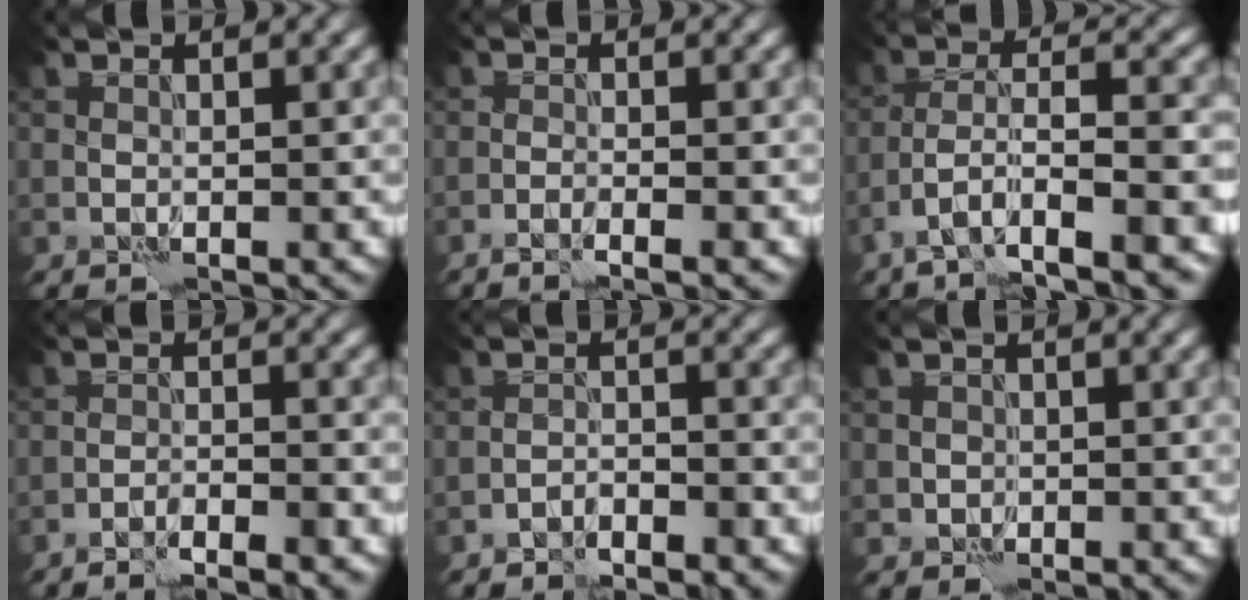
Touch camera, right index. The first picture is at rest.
{"total": 1.9, "force": [-1.5, -0.1, 1.2], "torque": [-0.026, 0.002, -0.030]}
{"total": 6.6, "force": [-4.1, 1.6, 4.9], "torque": [-0.086, 0.003, -0.076]}
{"total": 3.2, "force": [-2.9, 0.1, 1.4], "torque": [-0.024, 0.005, -0.044]}
{"total": 1.9, "force": [-1.9, 0.3, 0.4], "torque": [0.000, 0.006, -0.035]}
{"total": 1.0, "force": [-0.1, 1.0, -0.2], "torque": [0.013, 0.000, -0.002]}